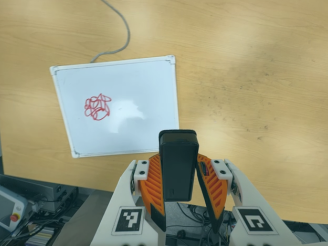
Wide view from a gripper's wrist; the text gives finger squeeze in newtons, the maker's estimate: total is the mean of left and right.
{"total": 5.8, "left": 5.0, "right": 6.6}